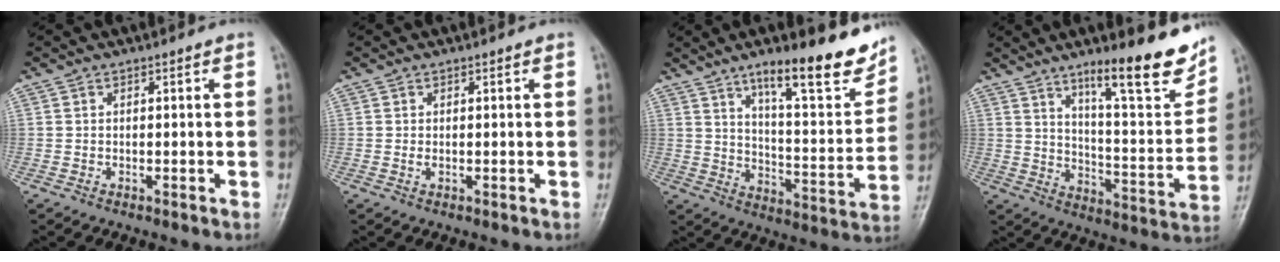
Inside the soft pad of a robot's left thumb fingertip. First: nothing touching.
{"total": 1.0, "force": [0.4, 0.4, 0.7], "torque": [-0.014, -0.001, 0.008]}
{"total": 19.3, "force": [12.8, 4.5, 13.8], "torque": [-0.159, -0.073, 0.197]}
{"total": 19.0, "force": [12.5, 3.8, 13.8], "torque": [-0.159, -0.072, 0.192]}